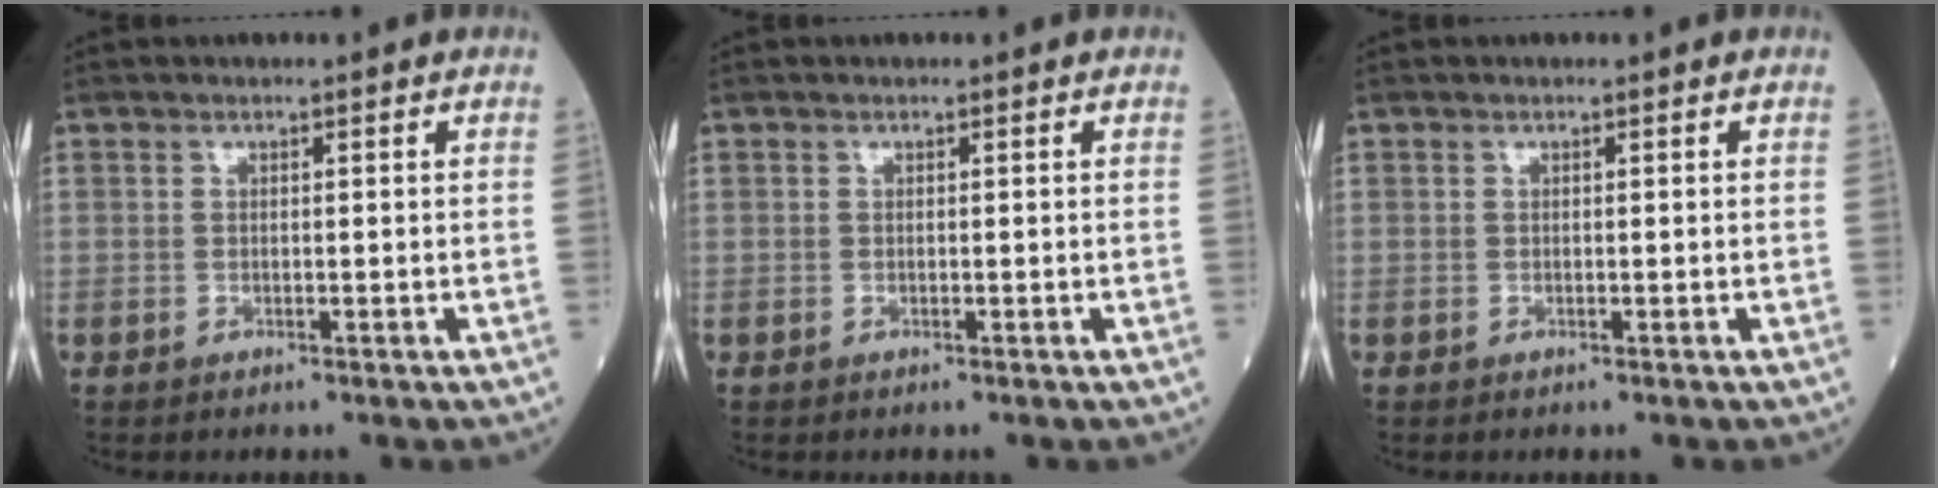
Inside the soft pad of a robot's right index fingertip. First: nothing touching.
{"total": 0.0}
{"total": 0.0}